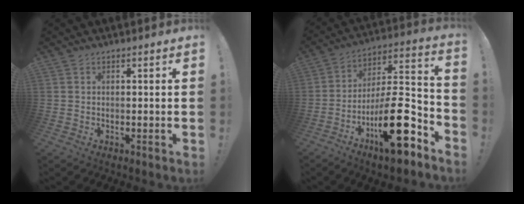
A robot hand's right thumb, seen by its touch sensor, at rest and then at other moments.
{"total": 21.2, "force": [-9.5, 7.4, 17.5], "torque": [-0.275, 0.058, -0.148]}